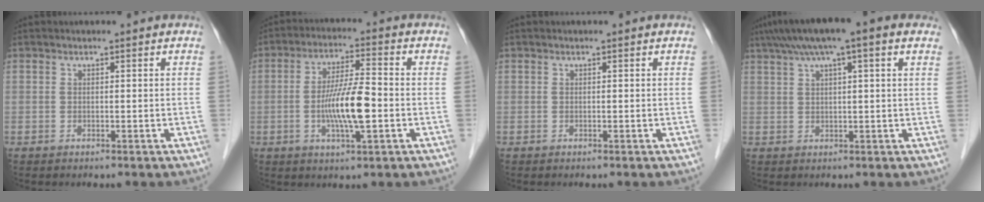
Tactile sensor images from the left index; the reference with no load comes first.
{"total": 8.8, "force": [-1.8, 1.1, 8.6], "torque": [-0.166, -0.005, -0.036]}
{"total": 0.0}
{"total": 10.2, "force": [6.1, 1.2, 8.1], "torque": [-0.128, 0.045, 0.091]}